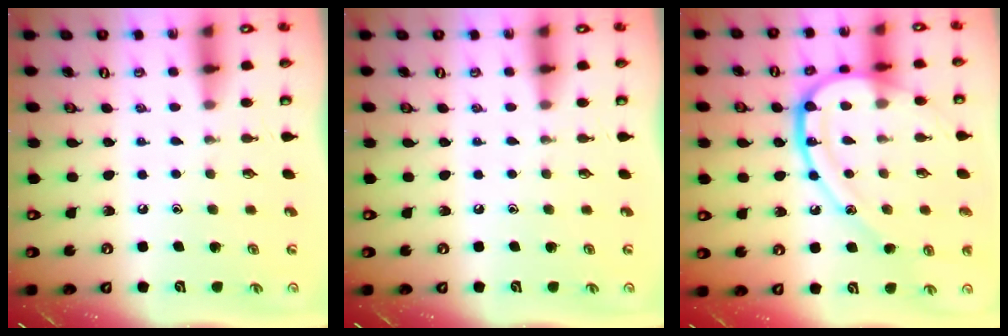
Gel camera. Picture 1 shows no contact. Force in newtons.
{"total": 0.0}
{"total": 18.6, "press": 18.6, "slide": 1.6}